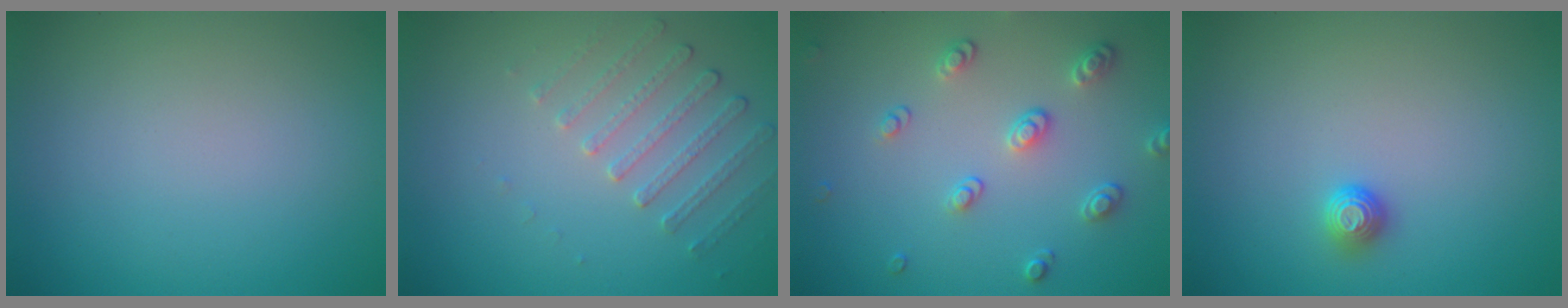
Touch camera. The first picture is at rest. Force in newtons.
{"total": 1.9, "press": 1.5, "slide": 1.2}
{"total": 2.6, "press": 2.5, "slide": 0.8}
{"total": 1.2, "press": 1.1, "slide": 0.4}